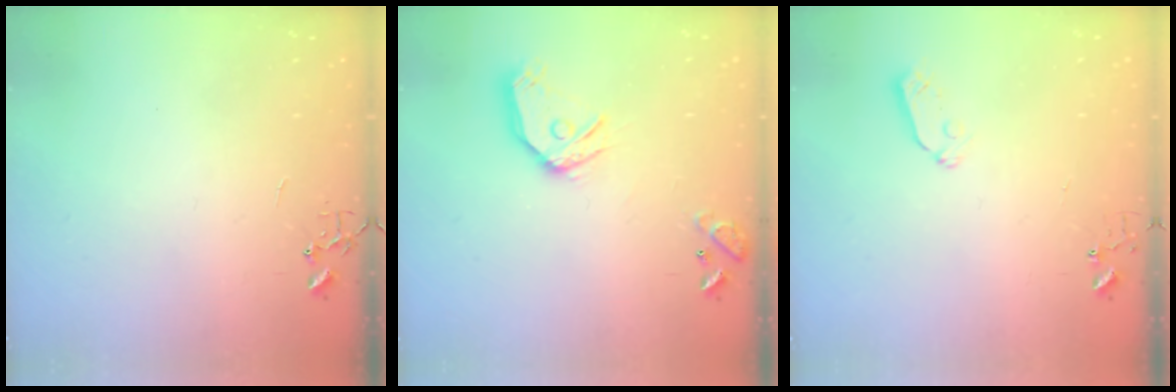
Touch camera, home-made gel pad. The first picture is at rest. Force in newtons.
{"total": 14.0, "press": 13.8, "slide": 1.9}
{"total": 3.7, "press": 3.6, "slide": 0.5}